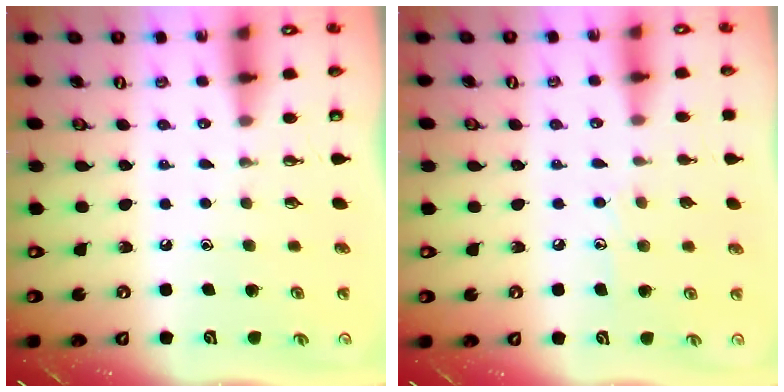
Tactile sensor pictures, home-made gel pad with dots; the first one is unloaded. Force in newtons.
{"total": 5.4, "press": 5.4, "slide": 0.5}